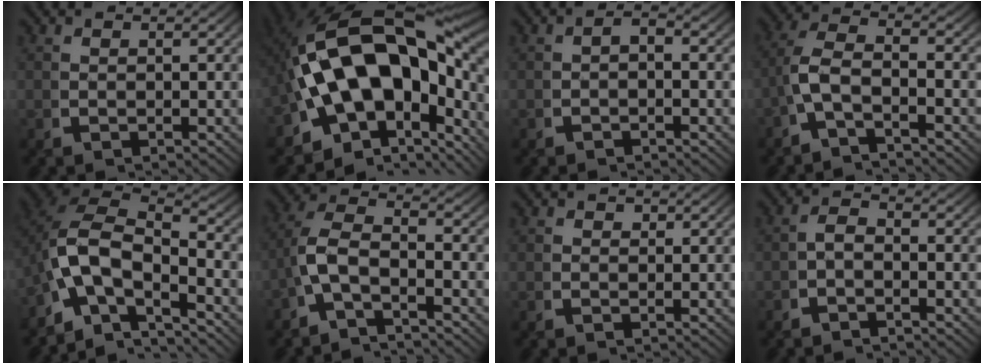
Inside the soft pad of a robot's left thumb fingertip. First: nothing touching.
{"total": 23.4, "force": [-0.5, 14.8, 18.1], "torque": [-0.327, -0.053, 0.008]}
{"total": 1.3, "force": [-0.7, 0.7, 0.9], "torque": [-0.017, -0.004, -0.011]}
{"total": 5.6, "force": [-1.5, 3.6, 4.1], "torque": [-0.100, -0.018, -0.027]}
{"total": 13.2, "force": [-1.9, 9.5, 8.9], "torque": [-0.206, -0.048, -0.026]}
{"total": 7.0, "force": [-1.4, 4.7, 4.9], "torque": [-0.115, -0.023, -0.027]}
{"total": 0.9, "force": [0.6, 0.7, 0.3], "torque": [-0.002, -0.003, 0.013]}
{"total": 1.8, "force": [-1.1, 1.0, 1.0], "torque": [-0.018, -0.003, -0.021]}